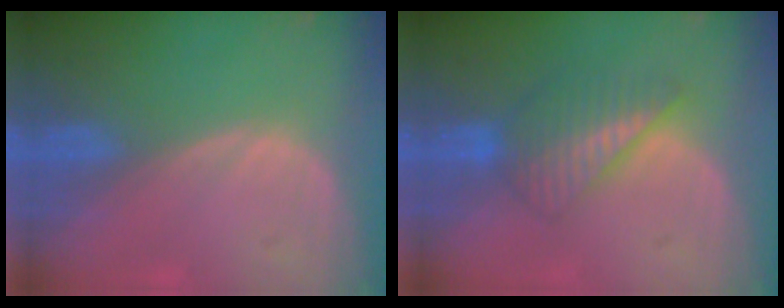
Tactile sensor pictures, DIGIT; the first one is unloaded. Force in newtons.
{"total": 6.5, "press": 6.2, "slide": 2.1}